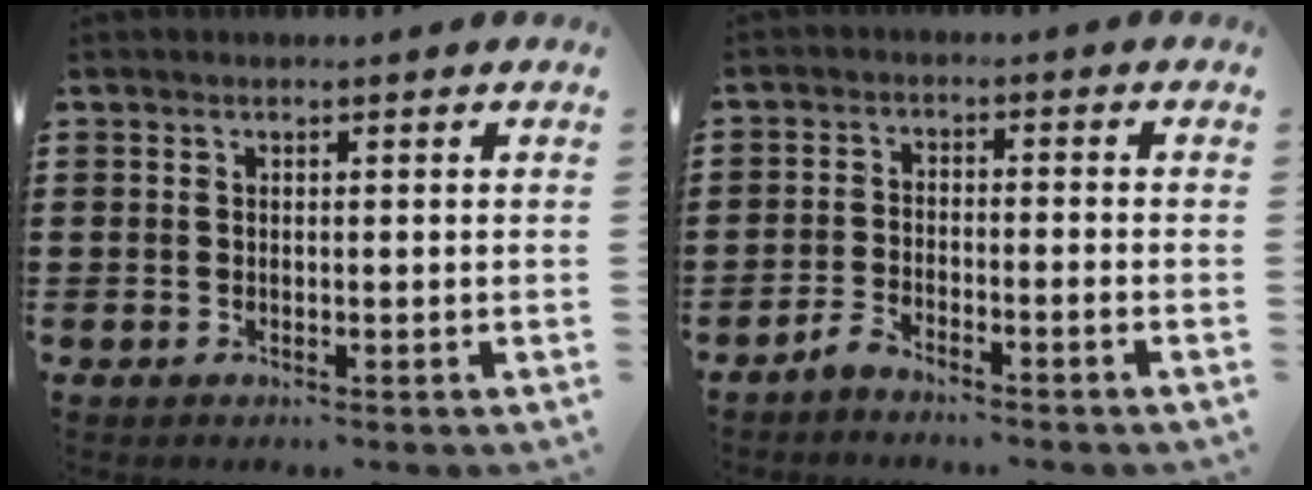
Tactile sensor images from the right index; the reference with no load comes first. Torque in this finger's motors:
{"motor_torque": [0.43, 0.37, 0.11, 0.00]}